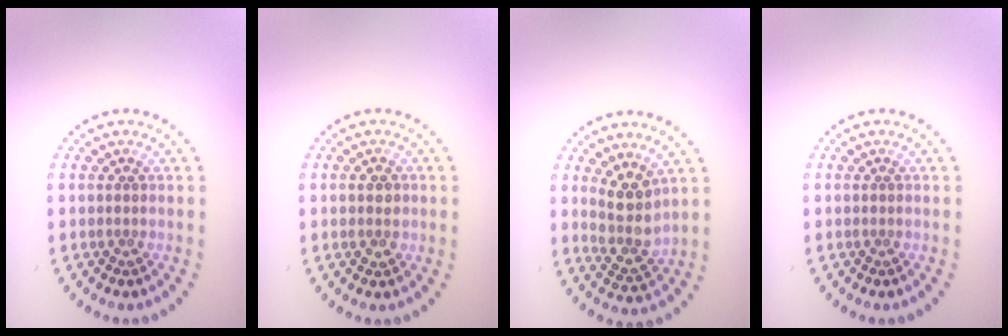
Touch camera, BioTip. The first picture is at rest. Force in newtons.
{"total": 1.3, "press": 1.3, "slide": 0.3}
{"total": 3.3, "press": 2.7, "slide": 1.9}
{"total": 0.0}